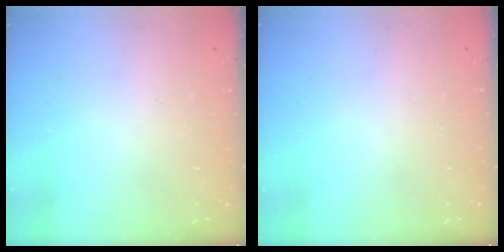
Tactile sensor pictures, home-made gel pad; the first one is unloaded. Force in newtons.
{"total": 0.0}